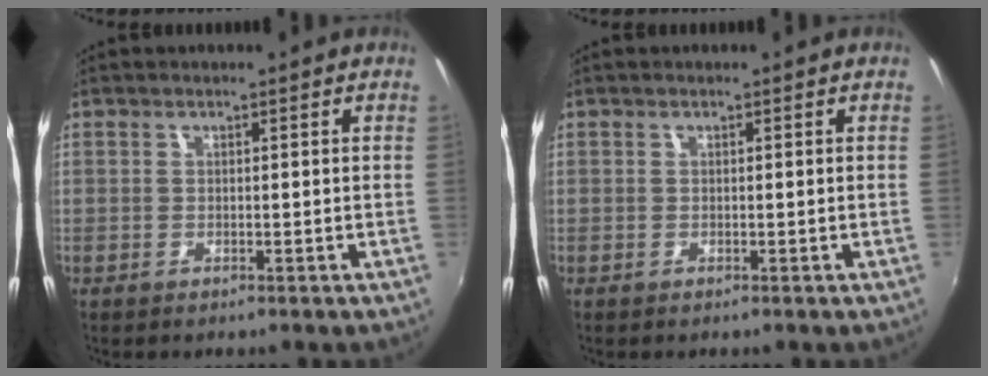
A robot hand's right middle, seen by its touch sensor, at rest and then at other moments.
{"total": 0.0}